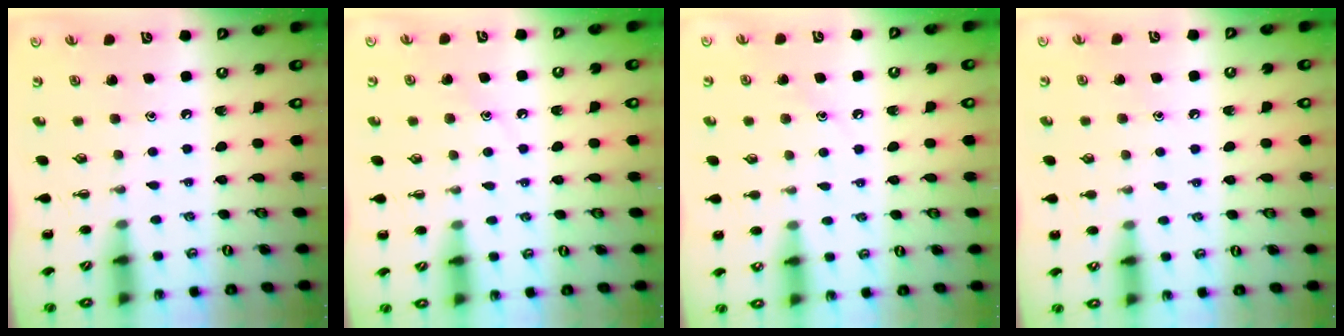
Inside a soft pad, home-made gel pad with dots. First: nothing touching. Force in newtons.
{"total": 7.0, "press": 6.8, "slide": 1.3}
{"total": 6.5, "press": 6.3, "slide": 1.6}
{"total": 5.8, "press": 5.5, "slide": 1.7}